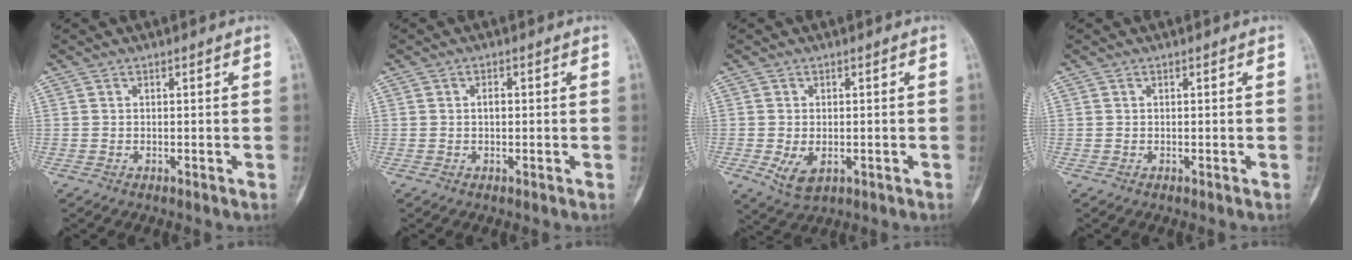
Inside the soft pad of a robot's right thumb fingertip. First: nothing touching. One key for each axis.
{"total": 1.4, "fx": 0.2, "fy": 0.8, "fz": 1.2, "tx": -0.017, "ty": 0.002, "tz": 0.002}
{"total": 4.6, "fx": -1.2, "fy": 2.8, "fz": 3.5, "tx": -0.061, "ty": -0.005, "tz": -0.011}
{"total": 0.0}